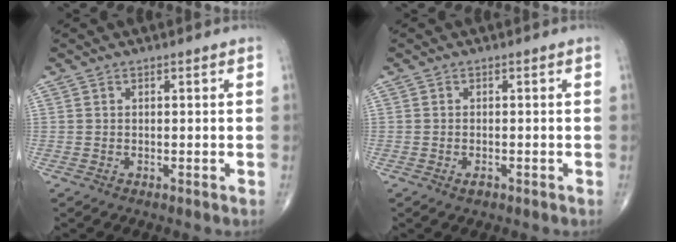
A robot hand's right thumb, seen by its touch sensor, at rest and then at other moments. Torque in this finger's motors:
{"motor_torque": [-0.26, -0.07, 0.06, 0.29, -0.02]}